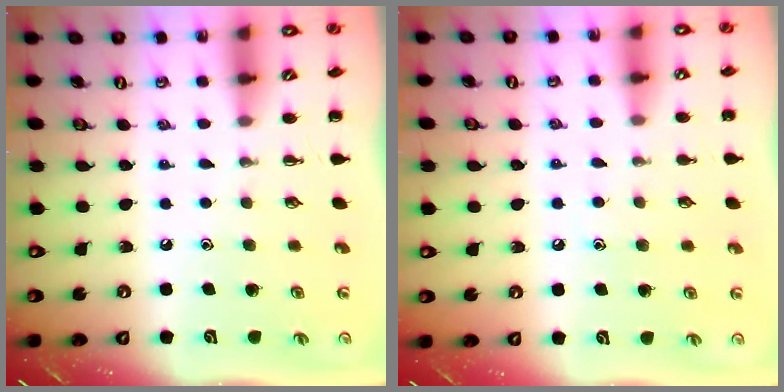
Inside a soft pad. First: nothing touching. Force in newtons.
{"total": 5.5, "press": 5.4, "slide": 1.5}